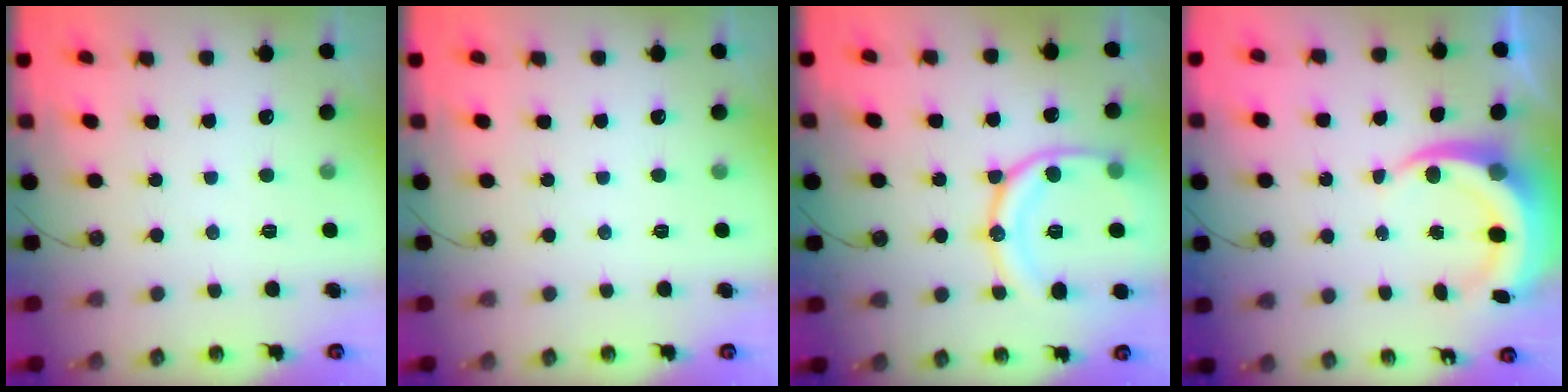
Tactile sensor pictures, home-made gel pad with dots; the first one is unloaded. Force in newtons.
{"total": 0.0}
{"total": 16.4, "press": 16.3, "slide": 1.9}
{"total": 8.1, "press": 7.9, "slide": 1.5}